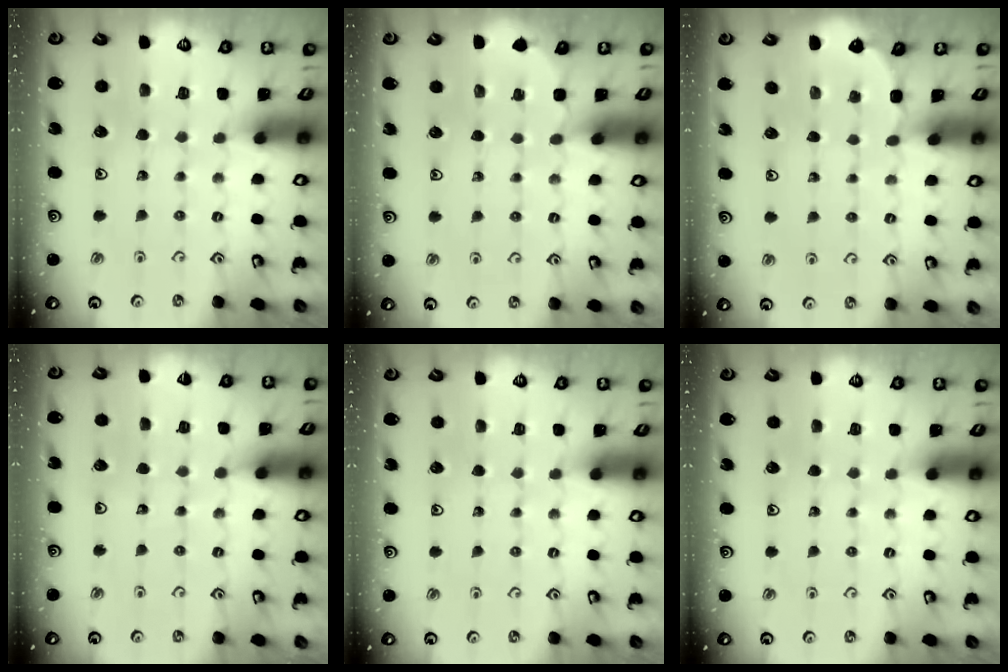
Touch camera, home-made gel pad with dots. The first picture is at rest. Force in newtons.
{"total": 2.7, "press": 2.7, "slide": 0.3}
{"total": 3.2, "press": 3.2, "slide": 0.2}
{"total": 2.0, "press": 2.0, "slide": 0.2}
{"total": 0.0}
{"total": 0.0}